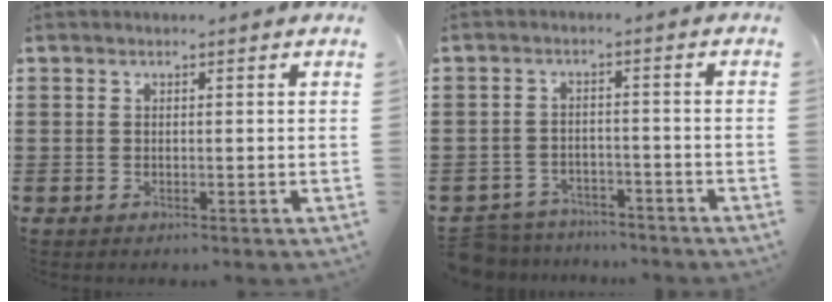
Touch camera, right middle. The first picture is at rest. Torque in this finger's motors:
{"motor_torque": [2.14, 0.00, 0.18, 0.12]}